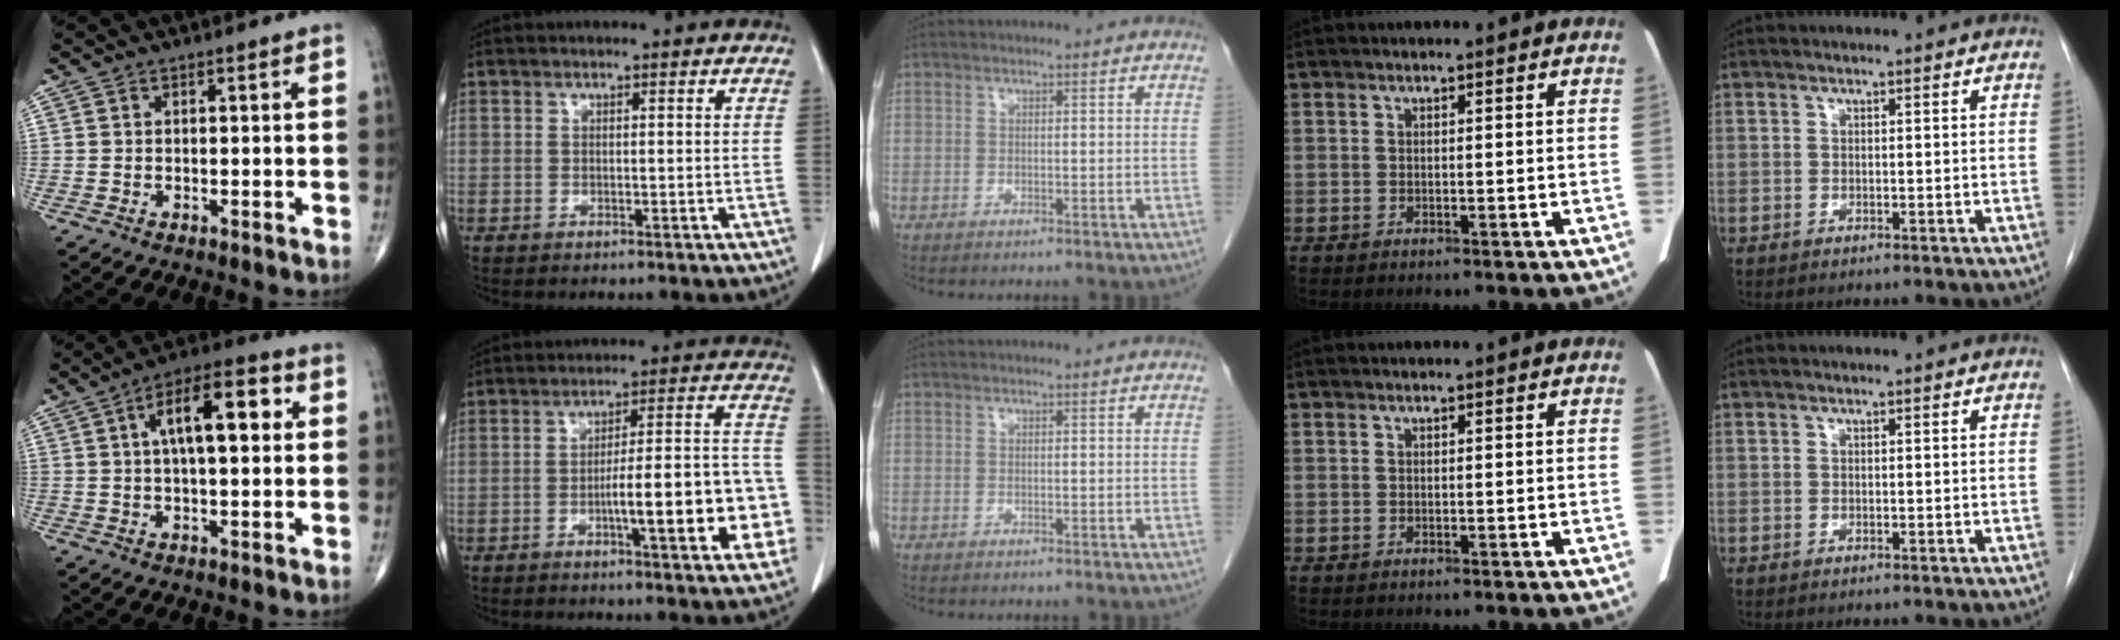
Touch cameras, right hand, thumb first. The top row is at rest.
{"thumb": {"total": 13.3, "force": [2.9, 5.4, 11.8], "torque": [-0.176, 0.023, 0.039]}, "index": {"total": 15.0, "force": [-4.2, 2.5, 14.2], "torque": [-0.169, 0.030, -0.054]}}